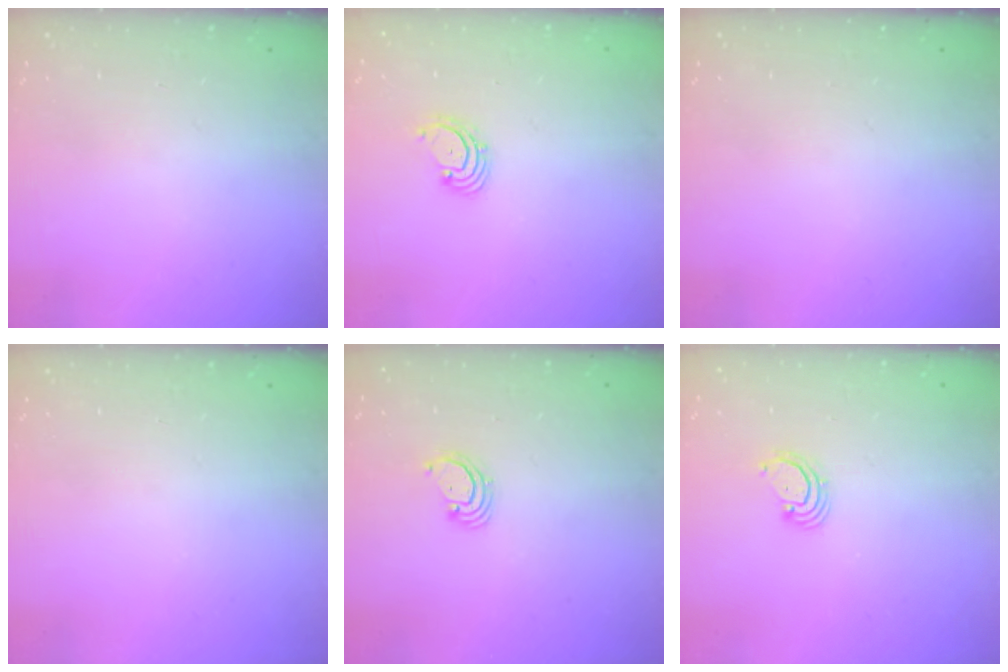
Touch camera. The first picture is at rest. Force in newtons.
{"total": 1.8, "press": 1.7, "slide": 0.6}
{"total": 0.0}
{"total": 0.0}
{"total": 2.8, "press": 2.8, "slide": 0.2}
{"total": 2.7, "press": 2.7, "slide": 0.3}